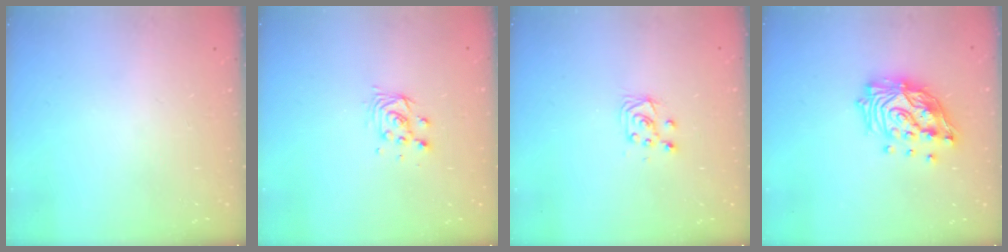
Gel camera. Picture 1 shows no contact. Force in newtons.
{"total": 4.2, "press": 4.2, "slide": 0.3}
{"total": 4.9, "press": 4.8, "slide": 0.5}
{"total": 16.7, "press": 16.6, "slide": 1.1}